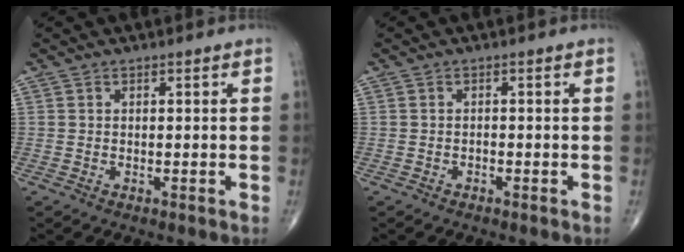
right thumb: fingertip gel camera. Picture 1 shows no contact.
{"total": 0.5, "force": [-0.4, 0.2, 0.2], "torque": [0.000, 0.000, -0.011]}